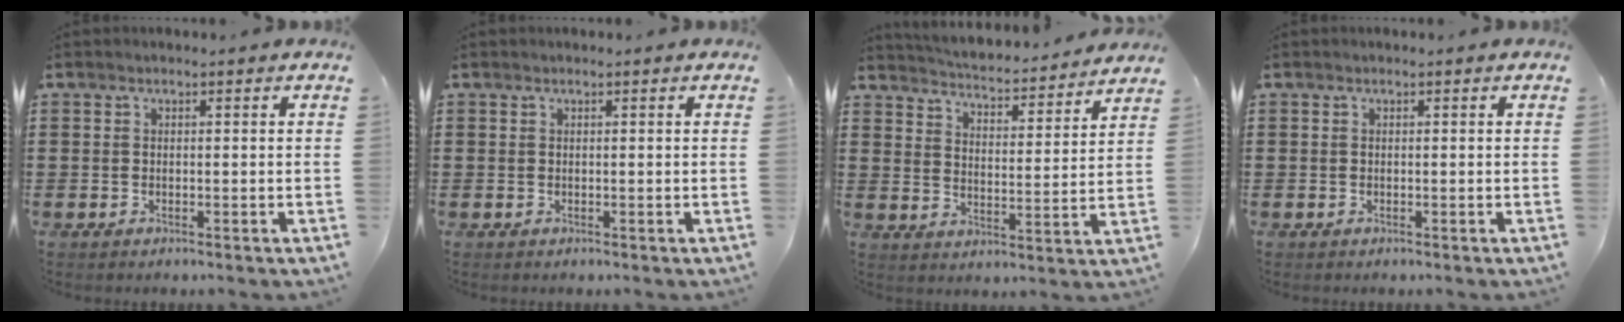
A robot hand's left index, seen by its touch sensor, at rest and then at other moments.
{"total": 0.0}
{"total": 3.8, "force": [3.8, -0.3, 0.2], "torque": [-0.028, -0.039, 0.057]}
{"total": 0.0}